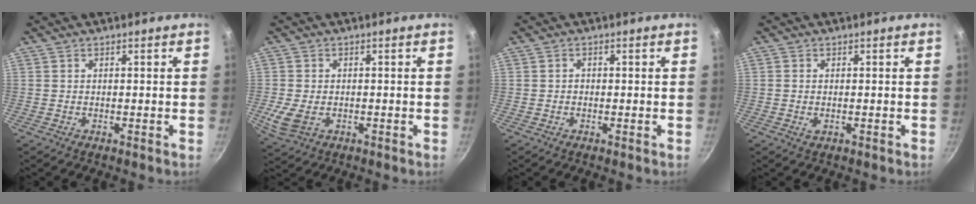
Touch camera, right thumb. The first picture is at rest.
{"total": 5.4, "force": [-1.1, 3.7, 3.8], "torque": [-0.081, -0.008, -0.017]}
{"total": 0.8, "force": [-0.2, 0.7, 0.4], "torque": [-0.005, 0.003, -0.004]}
{"total": 1.2, "force": [-0.2, 0.7, 1.0], "torque": [-0.019, -0.001, -0.004]}